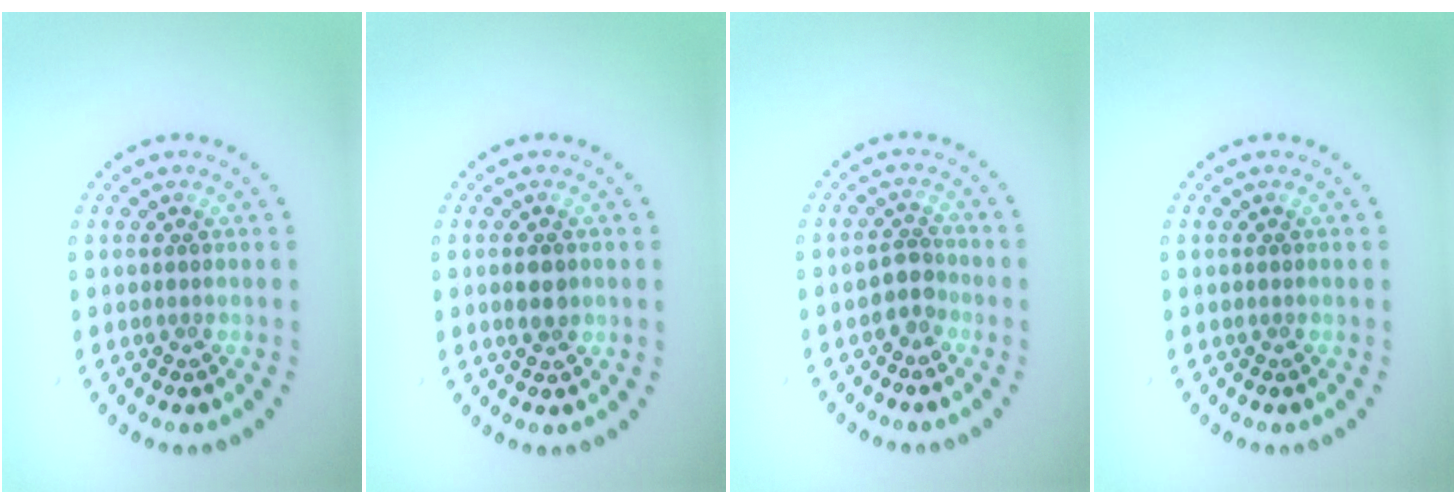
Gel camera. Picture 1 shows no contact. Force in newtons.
{"total": 1.8, "press": 1.8, "slide": 0.2}
{"total": 1.8, "press": 1.4, "slide": 1.2}
{"total": 0.0}